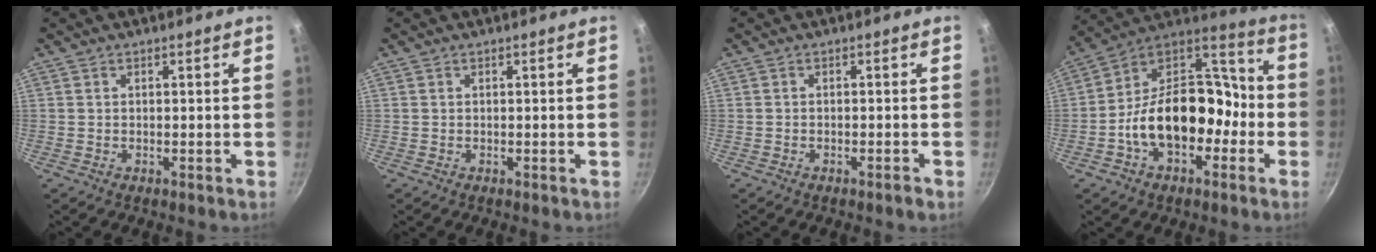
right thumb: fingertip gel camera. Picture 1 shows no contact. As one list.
[{"total": 0.0}, {"total": 1.1, "force": [-0.8, 0.2, 0.7], "torque": [-0.020, 0.011, -0.012]}, {"total": 20.5, "force": [-5.3, 13.8, 14.3], "torque": [-0.184, 0.078, -0.094]}]